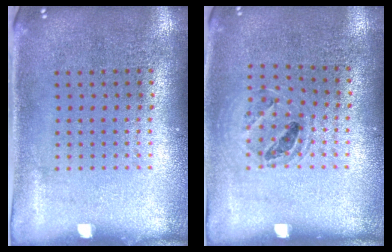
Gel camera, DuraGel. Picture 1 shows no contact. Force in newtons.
{"total": 1.0, "press": 0.9, "slide": 0.2}